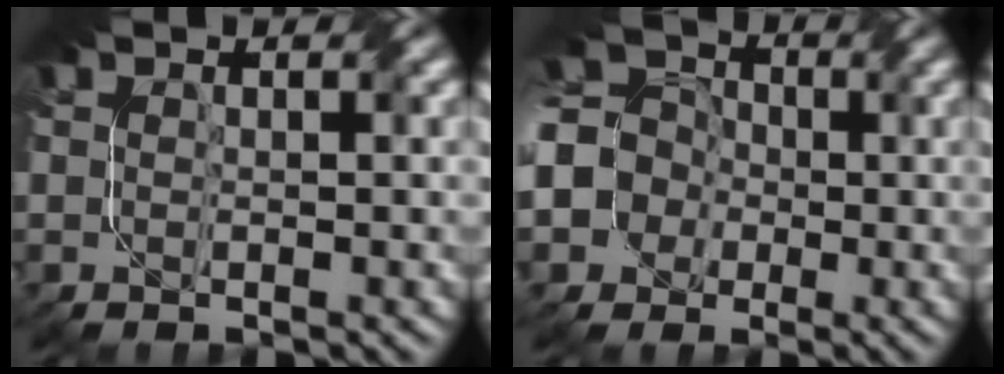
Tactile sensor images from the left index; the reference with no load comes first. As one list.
[{"total": 8.9, "force": [-1.9, 8.1, 3.3], "torque": [-0.093, 0.000, -0.059]}]